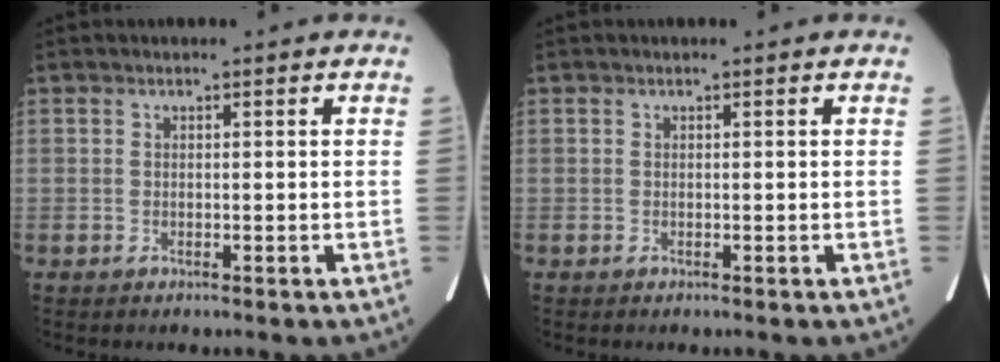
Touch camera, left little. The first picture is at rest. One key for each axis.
{"total": 0.0}